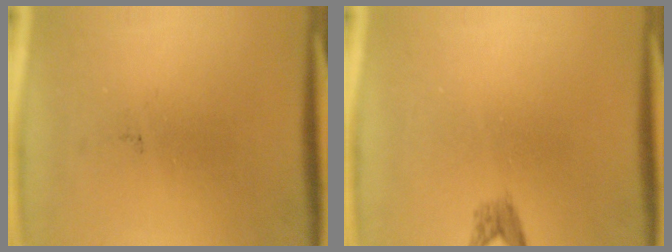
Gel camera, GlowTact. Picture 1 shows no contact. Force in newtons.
{"total": 1.4}